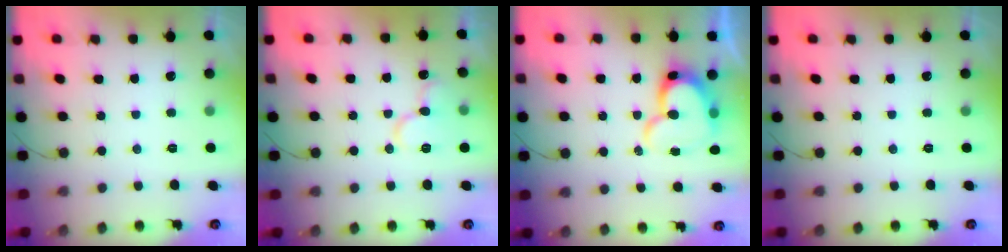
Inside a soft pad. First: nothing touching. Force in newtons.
{"total": 11.3, "press": 11.2, "slide": 1.4}
{"total": 14.5, "press": 14.4, "slide": 1.3}
{"total": 0.0}